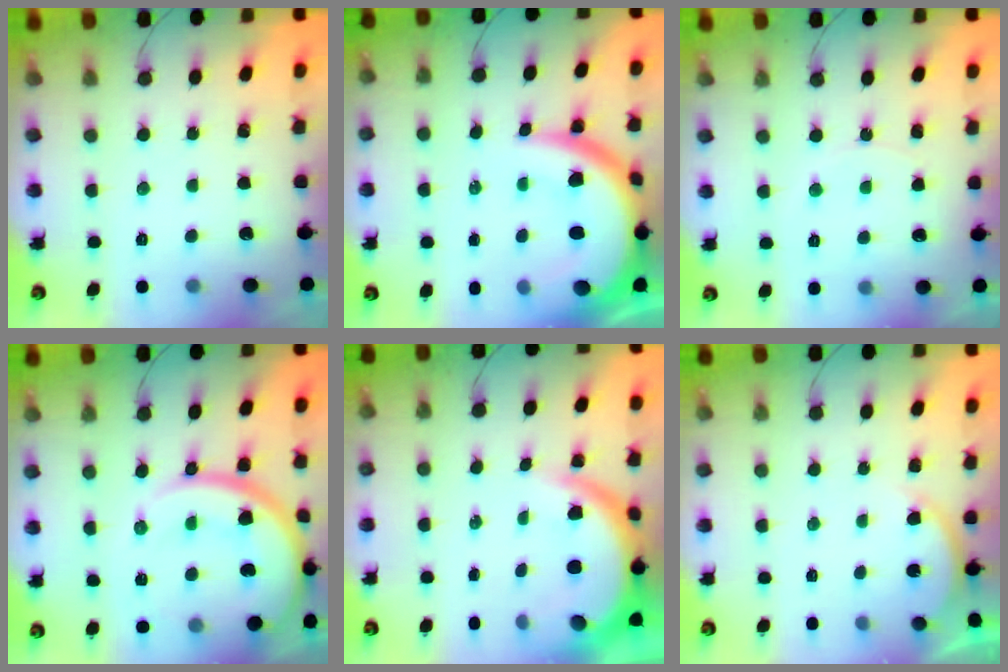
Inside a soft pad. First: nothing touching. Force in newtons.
{"total": 18.4, "press": 18.3, "slide": 1.9}
{"total": 5.7, "press": 5.7, "slide": 0.7}
{"total": 19.2, "press": 19.1, "slide": 1.4}
{"total": 10.0, "press": 9.9, "slide": 1.2}
{"total": 3.4, "press": 3.4, "slide": 0.5}